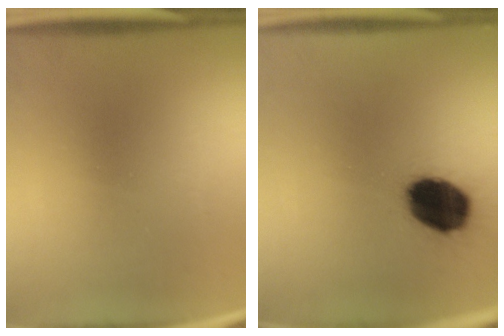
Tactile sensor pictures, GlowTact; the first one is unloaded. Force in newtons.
{"total": 15.8}